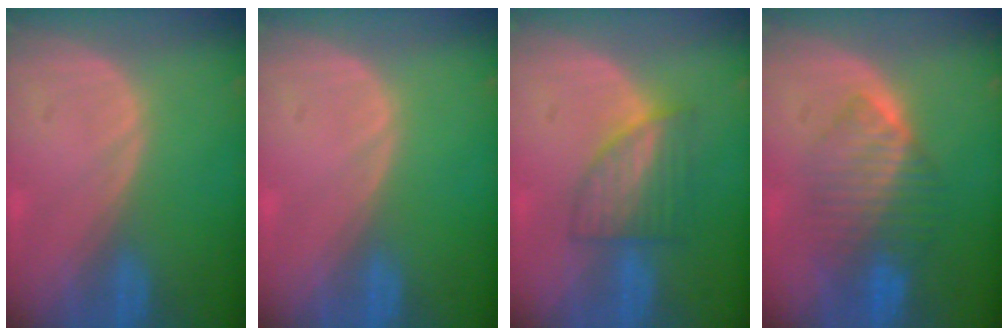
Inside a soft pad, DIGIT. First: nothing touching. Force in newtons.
{"total": 0.0}
{"total": 5.9, "press": 5.7, "slide": 1.5}
{"total": 7.2, "press": 7.1, "slide": 1.0}